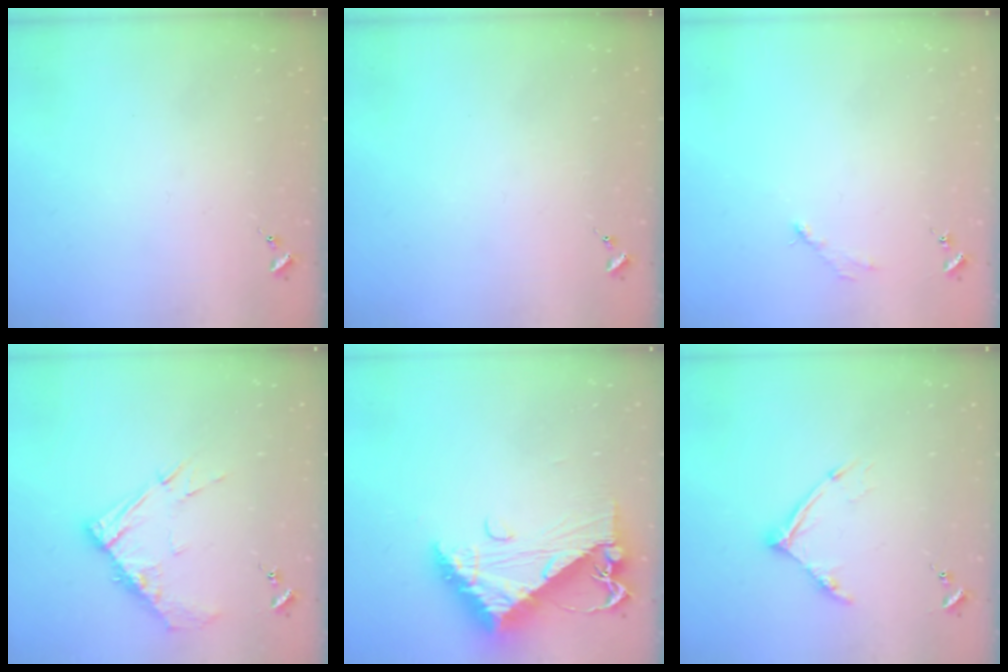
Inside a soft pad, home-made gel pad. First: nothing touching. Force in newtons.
{"total": 0.0}
{"total": 2.6, "press": 2.6, "slide": 0.3}
{"total": 11.1, "press": 11.0, "slide": 1.1}
{"total": 12.7, "press": 12.7, "slide": 1.3}
{"total": 10.5, "press": 10.5, "slide": 1.0}